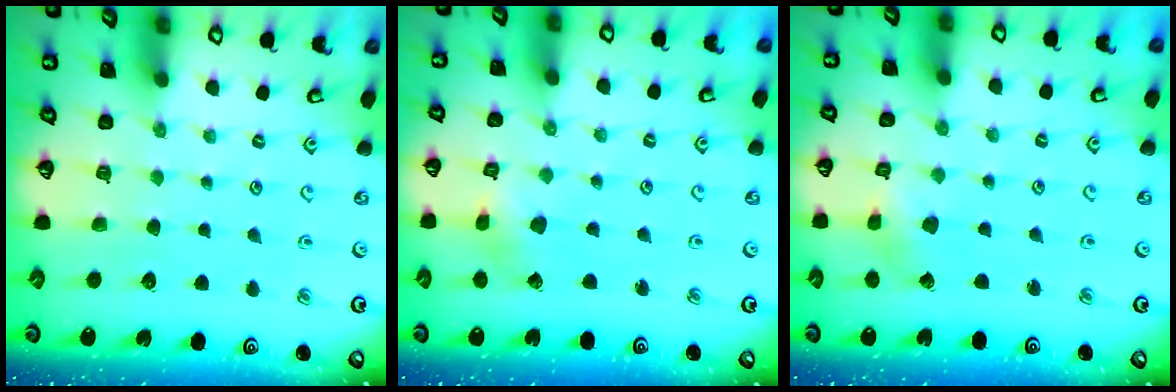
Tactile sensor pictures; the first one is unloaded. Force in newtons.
{"total": 2.7, "press": 2.7, "slide": 0.3}
{"total": 2.7, "press": 2.7, "slide": 0.2}